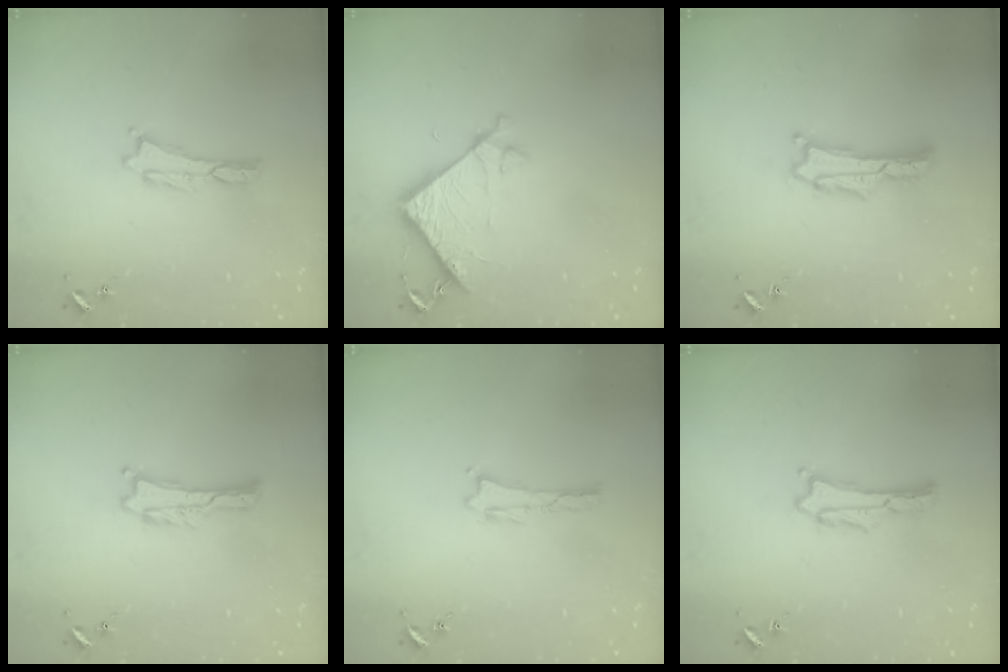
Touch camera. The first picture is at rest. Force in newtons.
{"total": 7.2, "press": 7.2, "slide": 0.4}
{"total": 1.7, "press": 1.7, "slide": 0.3}
{"total": 0.0}
{"total": 0.0}
{"total": 0.0}